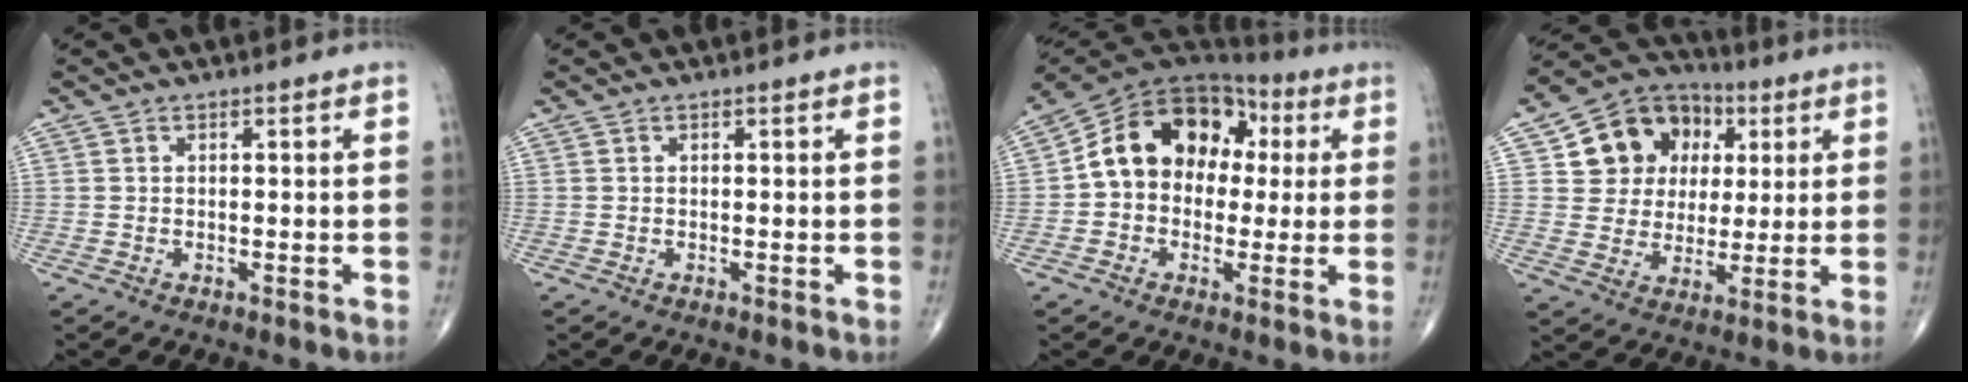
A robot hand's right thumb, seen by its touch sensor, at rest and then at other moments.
{"total": 0.0}
{"total": 16.0, "force": [1.8, 12.3, 10.1], "torque": [-0.134, 0.047, 0.021]}
{"total": 14.3, "force": [4.1, 12.3, 6.0], "torque": [-0.053, 0.006, 0.069]}